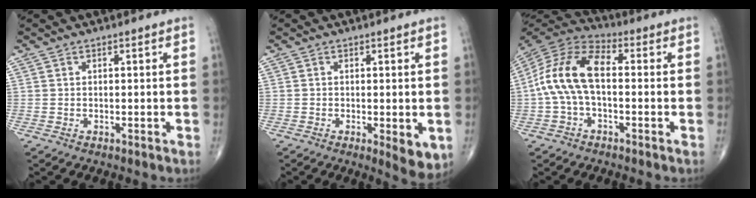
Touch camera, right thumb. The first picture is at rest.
{"total": 5.2, "force": [-1.2, 1.9, 4.8], "torque": [-0.062, -0.014, -0.014]}
{"total": 13.0, "force": [-0.3, 7.0, 11.0], "torque": [-0.221, 0.039, -0.018]}